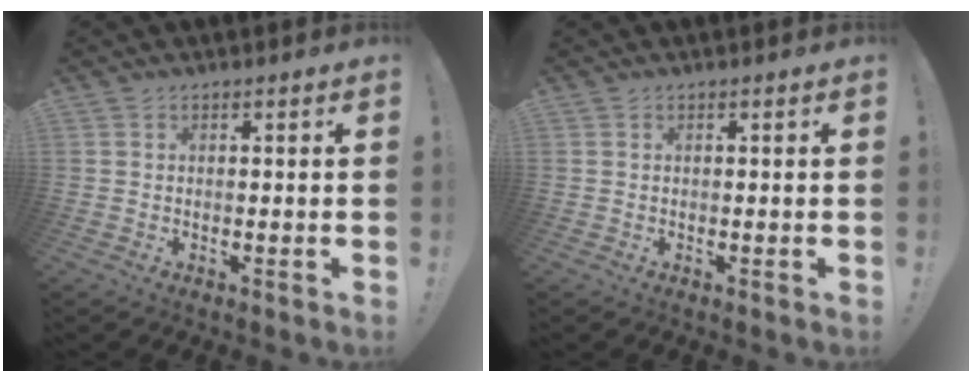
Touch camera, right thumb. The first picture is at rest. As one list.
[{"total": 0.0}]